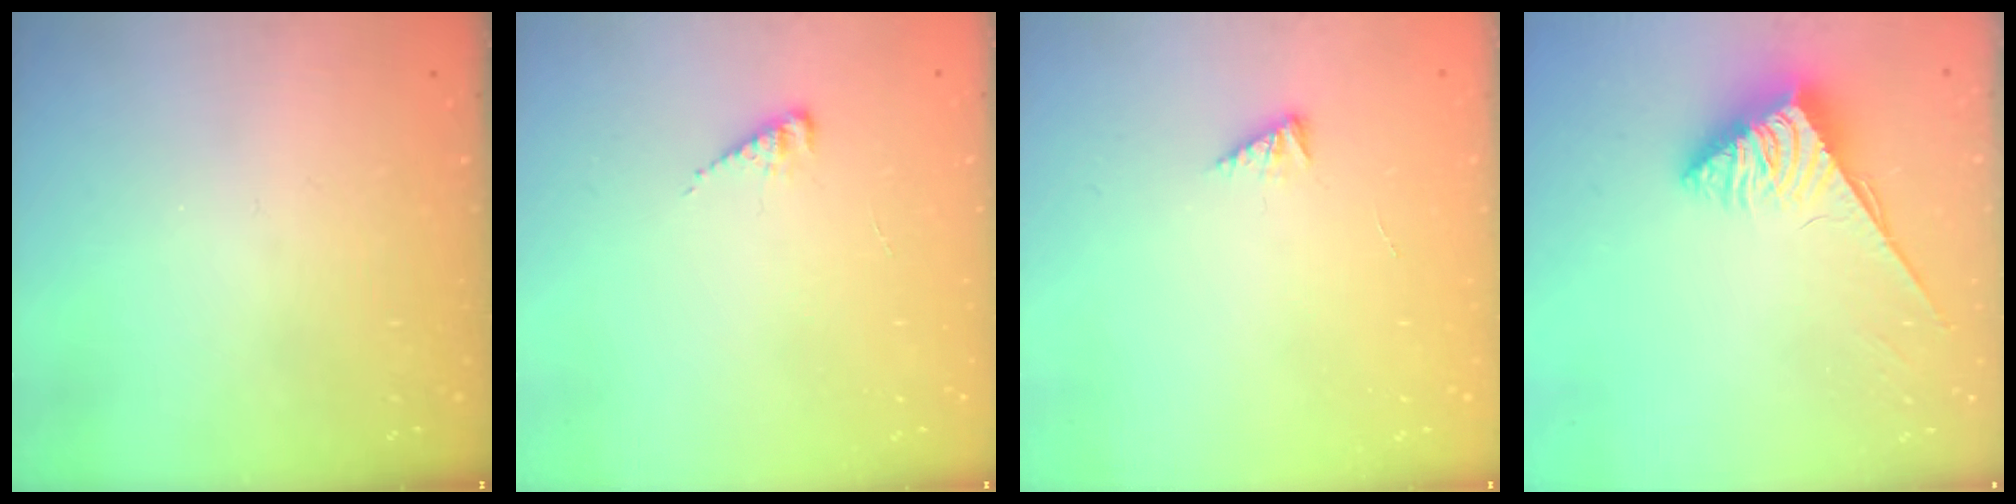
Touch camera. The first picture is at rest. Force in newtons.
{"total": 4.3, "press": 4.2, "slide": 0.5}
{"total": 2.7, "press": 2.7, "slide": 0.6}
{"total": 3.7, "press": 3.6, "slide": 0.6}